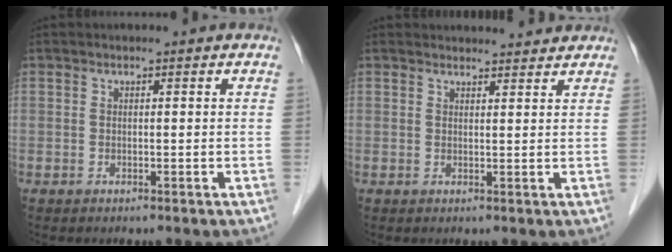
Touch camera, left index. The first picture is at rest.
{"total": 3.7, "force": [3.6, 0.9, 0.2], "torque": [0.001, 0.005, 0.033]}